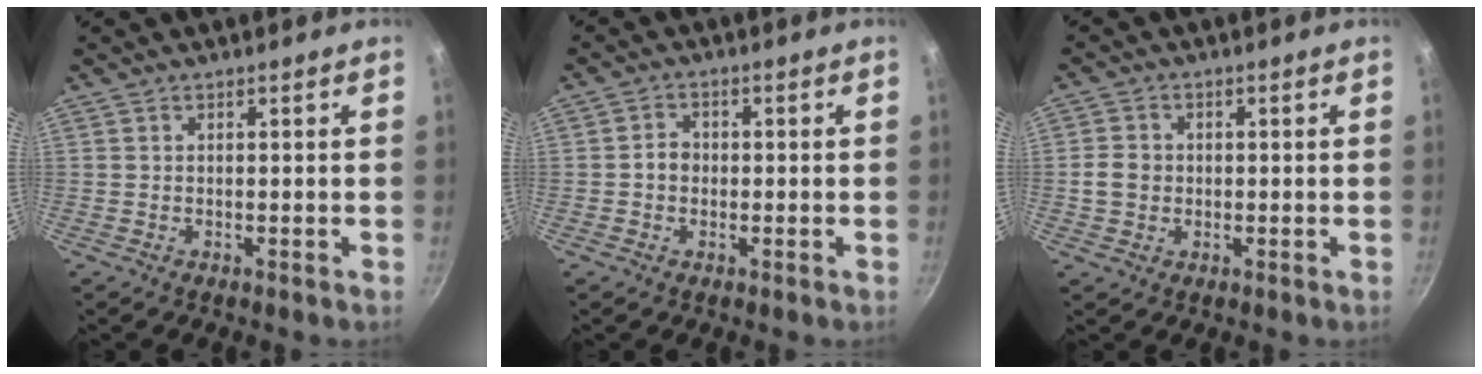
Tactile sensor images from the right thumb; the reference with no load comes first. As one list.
[{"total": 2.9, "force": [-0.3, 2.5, 1.5], "torque": [-0.008, 0.010, -0.008]}, {"total": 4.2, "force": [-0.3, 3.7, 2.0], "torque": [-0.027, 0.009, -0.010]}]